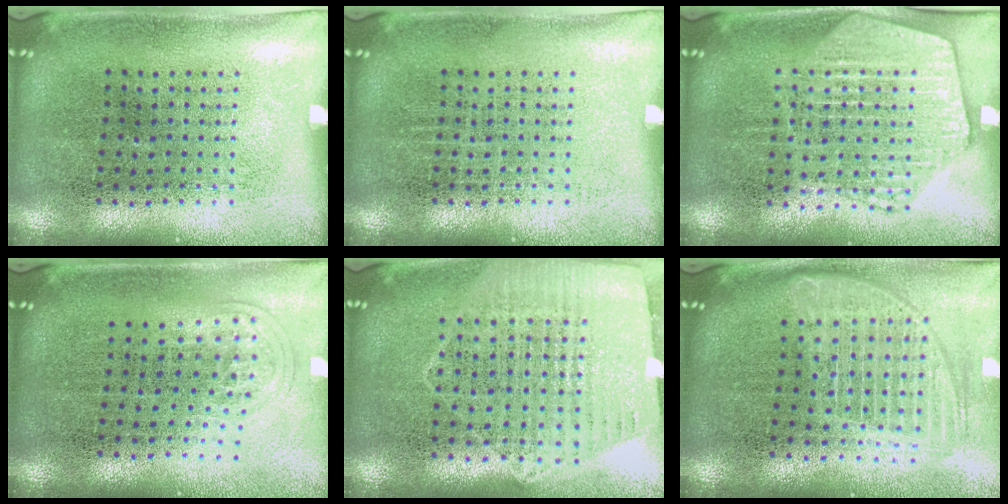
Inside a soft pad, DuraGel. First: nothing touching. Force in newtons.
{"total": 0.0}
{"total": 1.9, "press": 1.8, "slide": 0.5}
{"total": 1.0, "press": 0.6, "slide": 0.7}
{"total": 1.2, "press": 1.1, "slide": 0.3}
{"total": 1.8, "press": 1.5, "slide": 1.0}